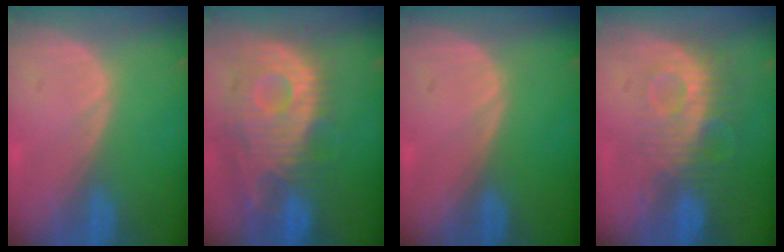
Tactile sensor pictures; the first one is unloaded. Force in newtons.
{"total": 12.2, "press": 10.8, "slide": 5.6}
{"total": 0.0}
{"total": 9.2, "press": 8.1, "slide": 4.3}